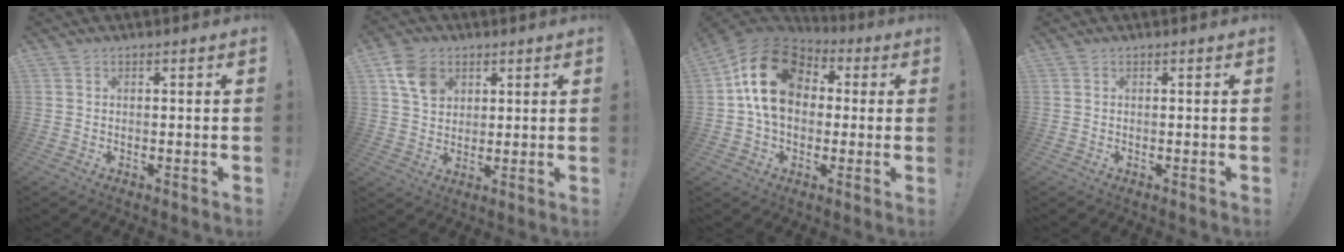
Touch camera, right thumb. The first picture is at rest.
{"total": 8.8, "force": [4.2, 6.8, 3.8], "torque": [-0.064, -0.007, 0.086]}
{"total": 19.1, "force": [3.6, 14.0, 12.5], "torque": [-0.207, 0.015, 0.071]}
{"total": 0.0}